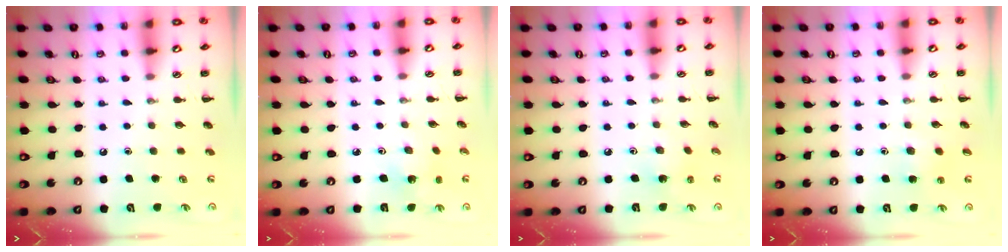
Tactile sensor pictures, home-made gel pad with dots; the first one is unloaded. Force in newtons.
{"total": 1.8, "press": 1.6, "slide": 0.7}
{"total": 1.9, "press": 1.9, "slide": 0.6}
{"total": 6.9, "press": 6.6, "slide": 1.9}